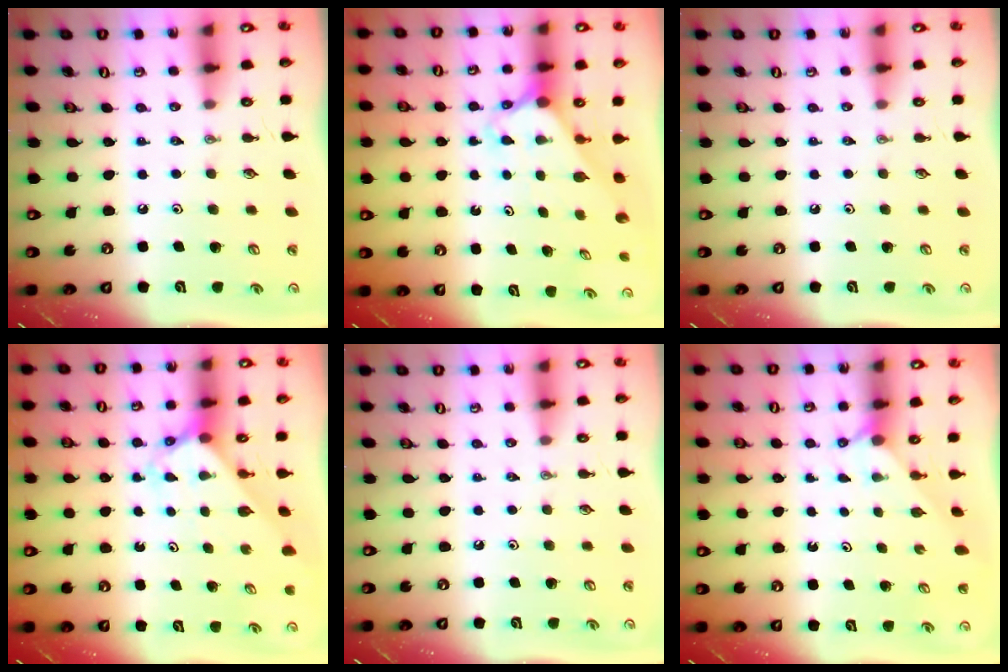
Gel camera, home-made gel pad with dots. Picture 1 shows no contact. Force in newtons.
{"total": 2.3, "press": 2.3, "slide": 0.2}
{"total": 0.0}
{"total": 2.7, "press": 2.7, "slide": 0.2}
{"total": 0.0}
{"total": 2.2, "press": 2.2, "slide": 0.2}